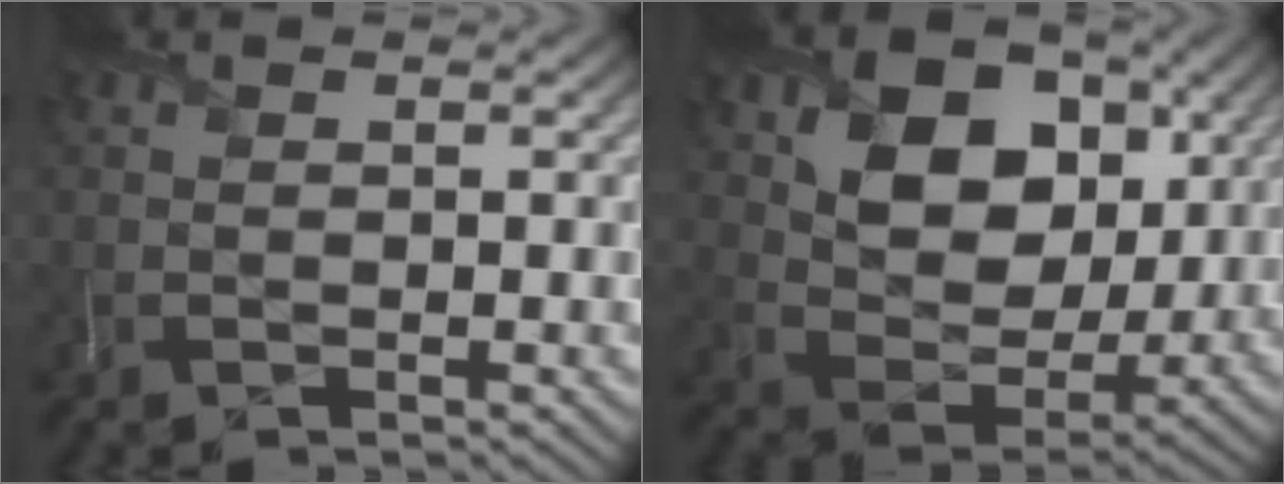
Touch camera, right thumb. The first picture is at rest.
{"total": 11.6, "force": [4.3, 8.1, 7.2], "torque": [-0.144, -0.003, 0.067]}